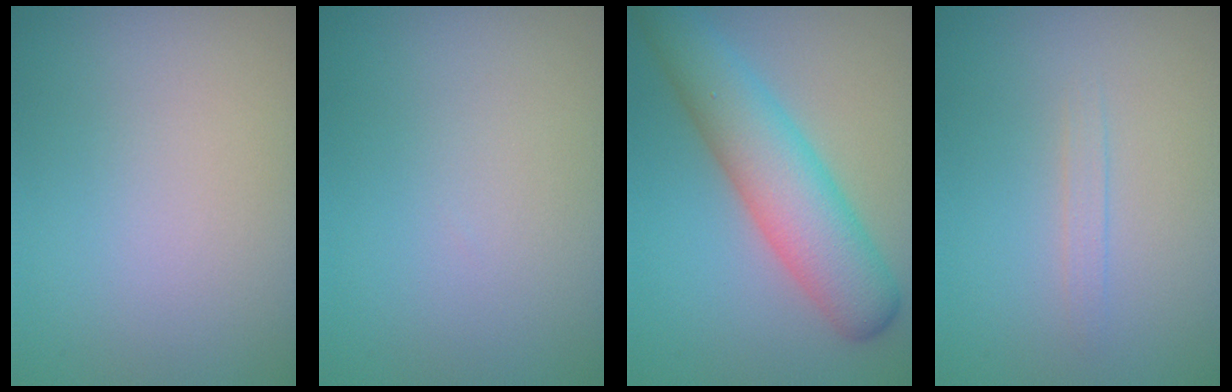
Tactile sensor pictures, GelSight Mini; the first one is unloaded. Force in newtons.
{"total": 0.0}
{"total": 7.0, "press": 7.0, "slide": 0.2}
{"total": 0.9, "press": 0.8, "slide": 0.1}